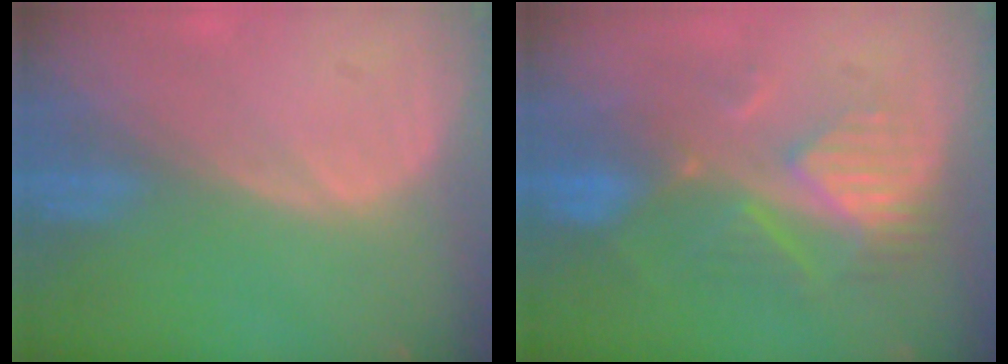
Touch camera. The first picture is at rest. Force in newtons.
{"total": 8.6, "press": 8.1, "slide": 3.1}